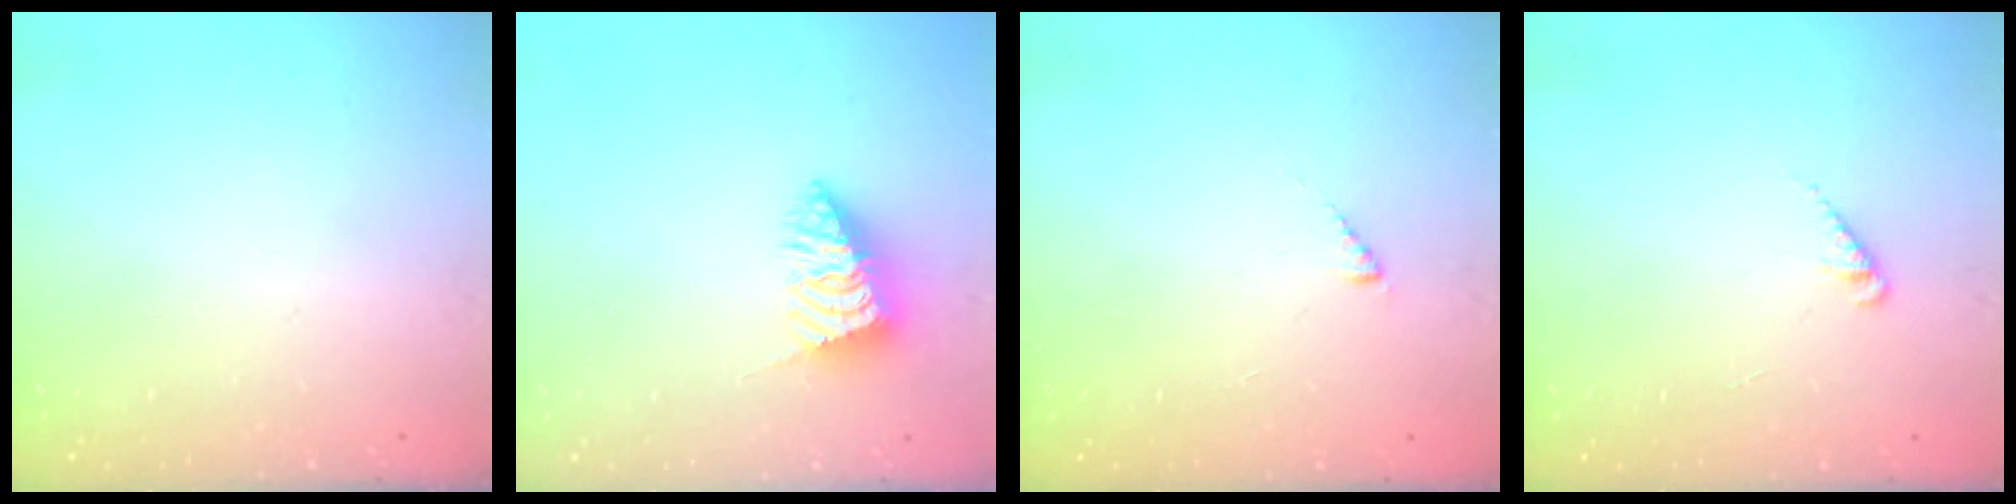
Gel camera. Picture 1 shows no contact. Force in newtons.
{"total": 2.6, "press": 2.6, "slide": 0.1}
{"total": 2.0, "press": 2.0, "slide": 0.3}
{"total": 1.8, "press": 1.8, "slide": 0.3}